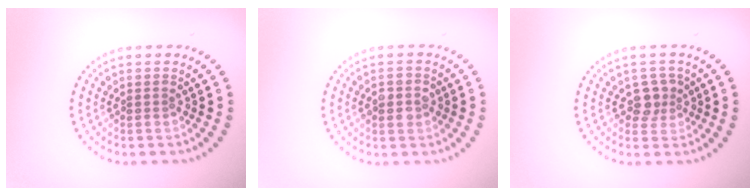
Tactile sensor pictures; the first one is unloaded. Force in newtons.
{"total": 1.8, "press": 1.8, "slide": 0.3}
{"total": 2.2, "press": 1.9, "slide": 1.0}